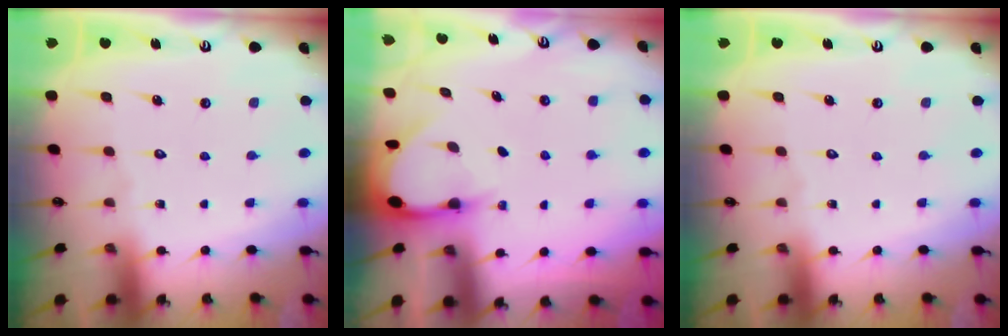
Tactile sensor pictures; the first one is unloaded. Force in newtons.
{"total": 3.7, "press": 3.7, "slide": 0.3}
{"total": 0.0}